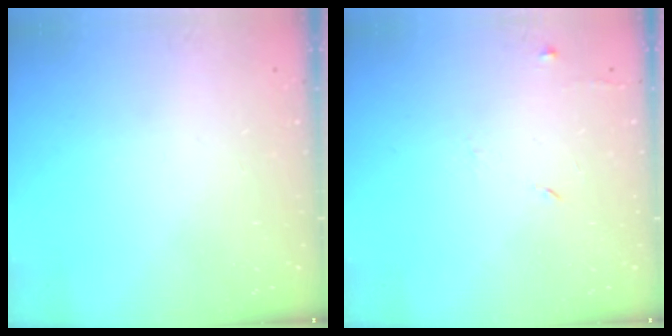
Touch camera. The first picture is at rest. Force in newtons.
{"total": 5.2, "press": 5.1, "slide": 0.6}